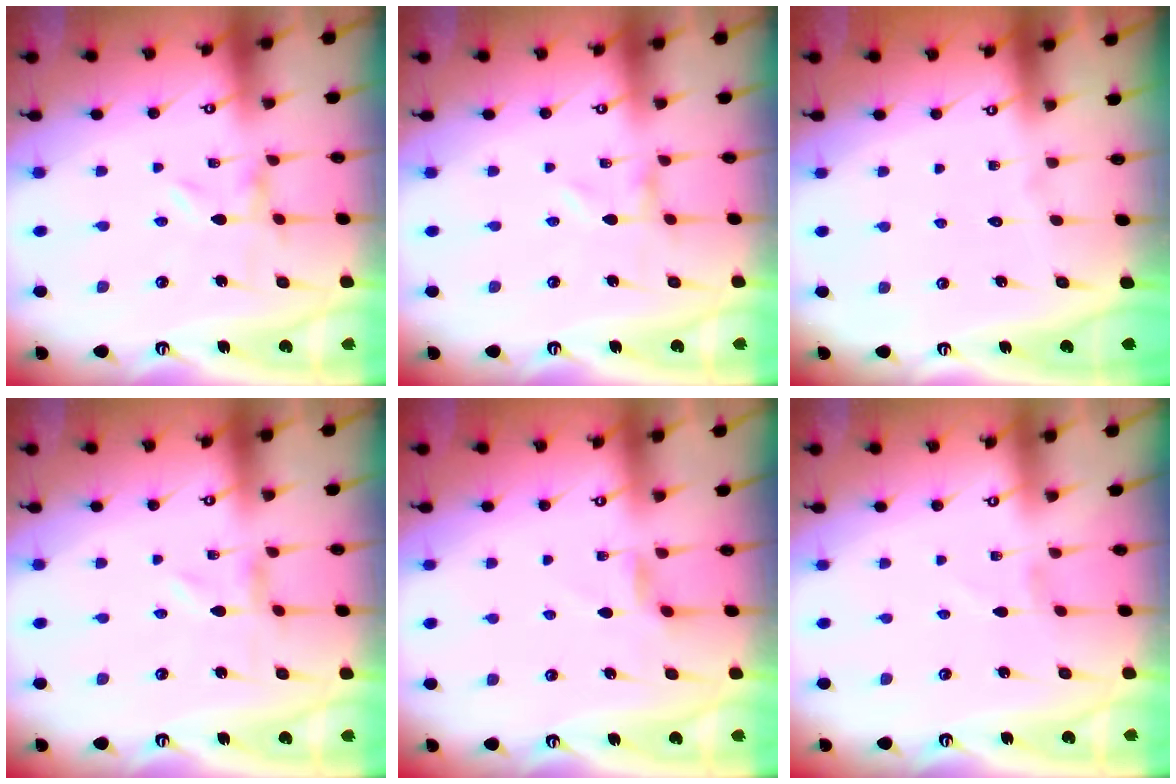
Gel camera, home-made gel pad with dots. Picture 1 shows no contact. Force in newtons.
{"total": 0.0}
{"total": 1.6, "press": 1.6, "slide": 0.1}
{"total": 0.0}
{"total": 3.7, "press": 3.6, "slide": 0.6}
{"total": 1.1, "press": 1.1, "slide": 0.1}